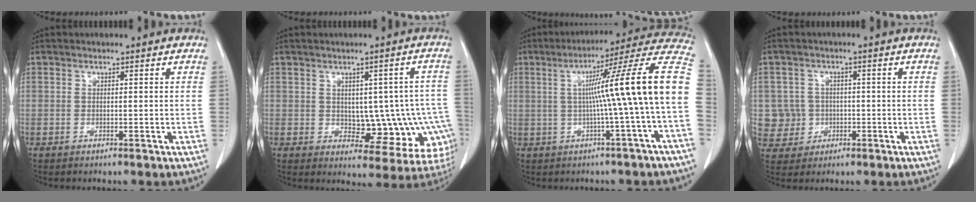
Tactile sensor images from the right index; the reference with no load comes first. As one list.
[{"total": 11.8, "force": [-1.6, 6.6, 9.7], "torque": [-0.095, 0.023, 0.001]}, {"total": 15.7, "force": [-0.3, -1.9, 15.6], "torque": [-0.205, 0.031, -0.010]}, {"total": 5.7, "force": [-0.3, 5.7, -0.1], "torque": [0.006, 0.012, -0.001]}]